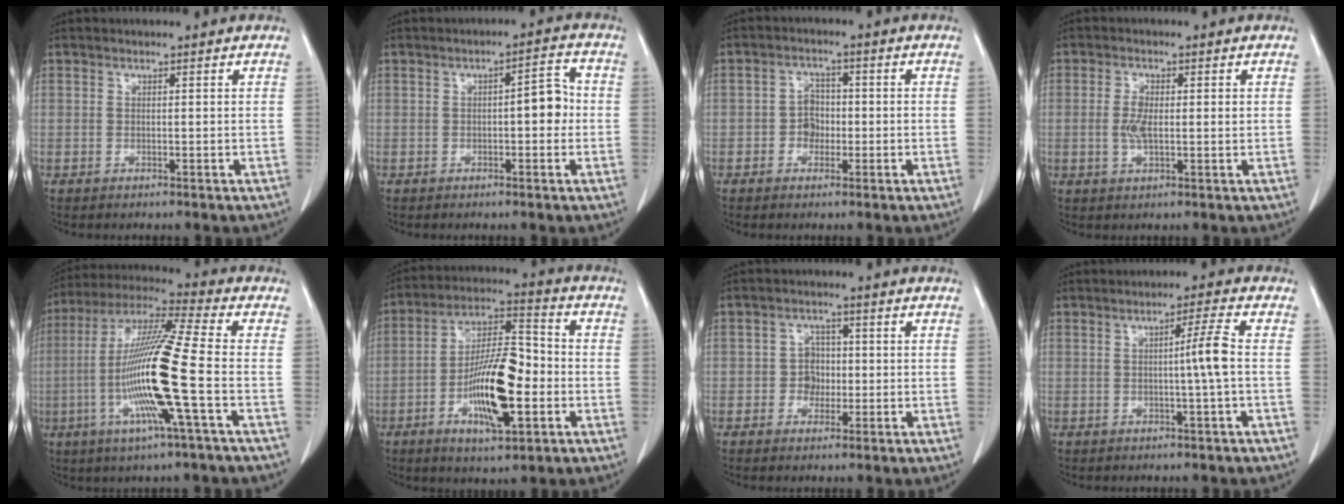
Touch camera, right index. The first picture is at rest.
{"total": 4.5, "force": [-0.4, 1.5, 4.2], "torque": [-0.053, 0.018, -0.008]}
{"total": 3.3, "force": [-0.9, 2.6, 1.8], "torque": [-0.024, 0.009, -0.018]}
{"total": 4.2, "force": [0.1, 1.6, 3.8], "torque": [-0.084, 0.003, 0.001]}
{"total": 16.9, "force": [-3.9, -0.6, 16.4], "torque": [-0.327, -0.009, -0.088]}
{"total": 14.7, "force": [-4.0, 4.1, 13.5], "torque": [-0.244, 0.006, -0.068]}
{"total": 3.2, "force": [-0.5, 2.8, 1.3], "torque": [-0.014, 0.008, -0.010]}
{"total": 4.0, "force": [-0.4, -1.1, 3.8], "torque": [-0.060, 0.002, -0.007]}